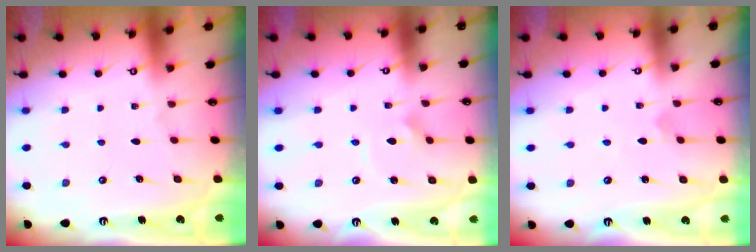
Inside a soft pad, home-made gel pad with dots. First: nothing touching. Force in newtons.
{"total": 2.2, "press": 2.2, "slide": 0.1}
{"total": 1.5, "press": 1.5, "slide": 0.1}